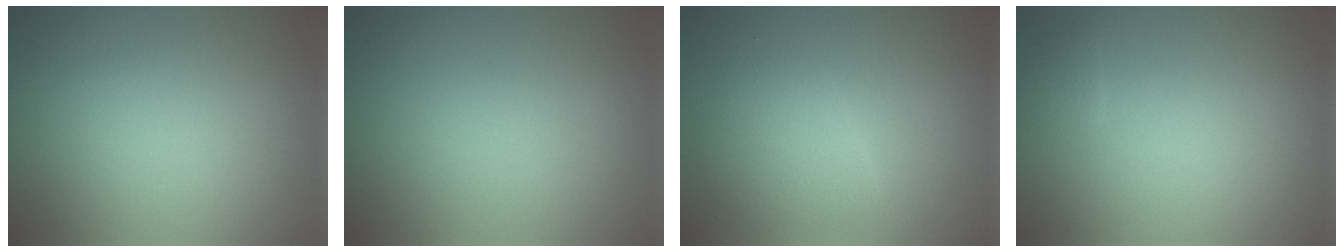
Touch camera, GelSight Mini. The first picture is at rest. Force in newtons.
{"total": 0.0}
{"total": 2.8, "press": 2.8, "slide": 0.1}
{"total": 0.7, "press": 0.7, "slide": 0.1}